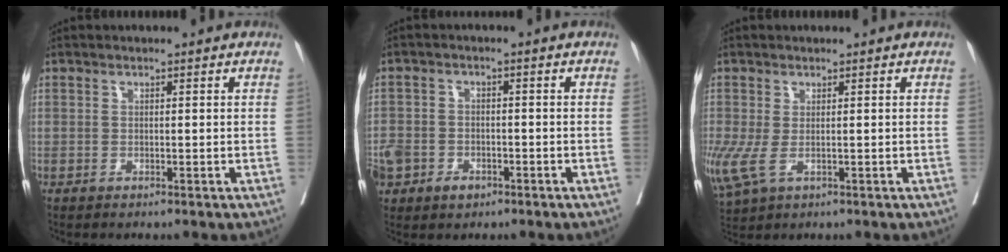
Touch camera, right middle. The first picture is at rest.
{"total": 9.7, "force": [-4.4, 7.6, 4.3], "torque": [-0.130, 0.007, -0.066]}
{"total": 7.8, "force": [-1.7, 4.2, 6.4], "torque": [-0.170, -0.018, -0.020]}